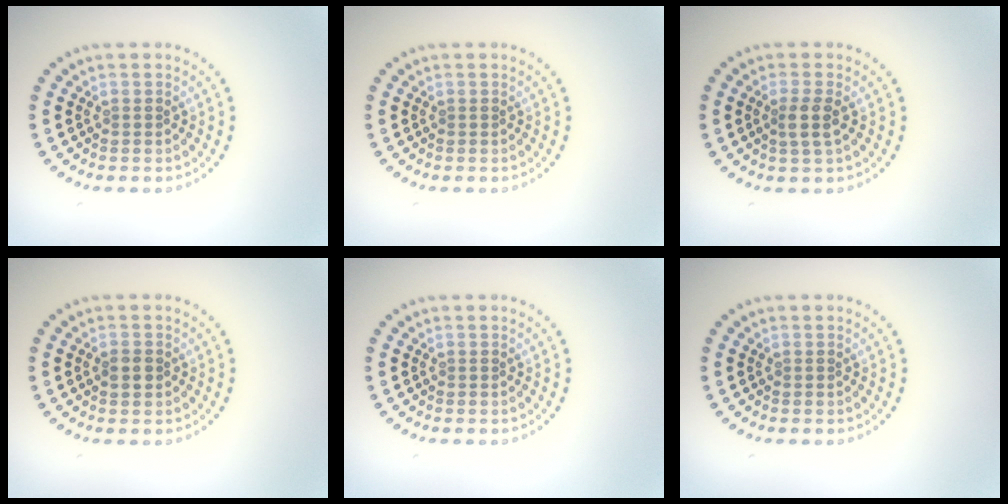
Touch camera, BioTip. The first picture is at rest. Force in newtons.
{"total": 0.0}
{"total": 1.9, "press": 1.6, "slide": 1.0}
{"total": 1.7, "press": 1.7, "slide": 0.2}
{"total": 0.0}
{"total": 0.0}